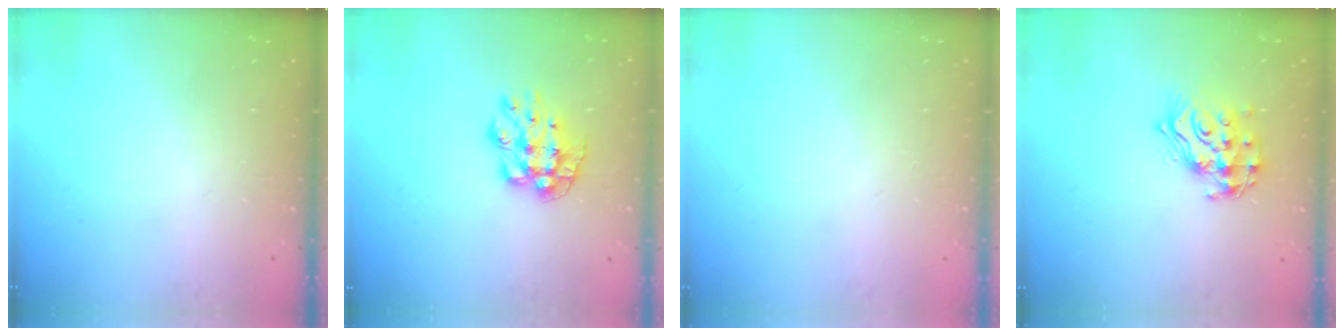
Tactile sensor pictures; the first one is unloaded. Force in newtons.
{"total": 9.4, "press": 9.4, "slide": 0.7}
{"total": 0.7, "press": 0.7, "slide": 0.2}
{"total": 13.9, "press": 13.9, "slide": 1.1}